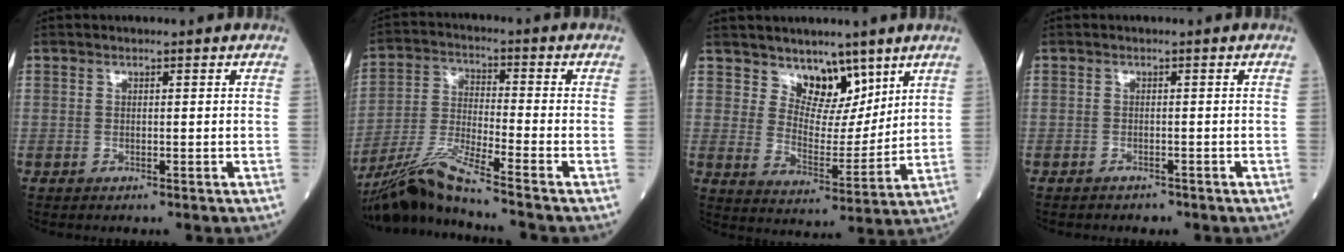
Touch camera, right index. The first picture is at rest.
{"total": 9.8, "force": [-8.4, -1.9, 4.8], "torque": [-0.102, -0.022, -0.161]}
{"total": 7.7, "force": [5.5, 4.2, 3.2], "torque": [-0.041, -0.009, 0.100]}
{"total": 1.5, "force": [-1.3, 0.8, 0.0], "torque": [-0.006, 0.001, -0.020]}